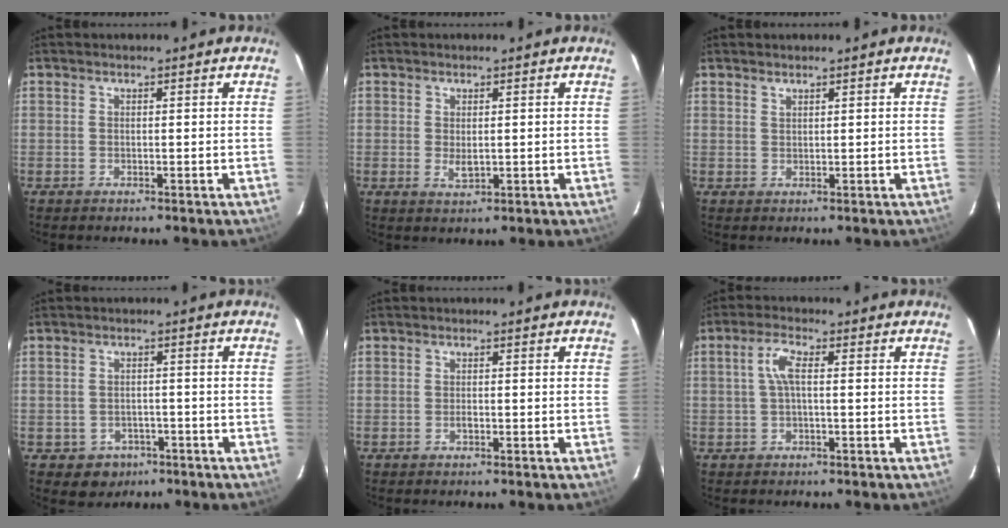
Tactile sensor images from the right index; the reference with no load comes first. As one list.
[{"total": 2.1, "force": [0.0, 1.1, 1.8], "torque": [-0.032, -0.002, 0.002]}, {"total": 0.8, "force": [0.7, 0.2, 0.2], "torque": [-0.004, 0.001, 0.014]}, {"total": 4.8, "force": [-2.3, 4.1, 1.0], "torque": [-0.034, 0.011, -0.020]}, {"total": 0.9, "force": [-0.4, 0.4, 0.6], "torque": [-0.012, 0.004, -0.008]}, {"total": 3.8, "force": [0.2, 1.0, 3.6], "torque": [-0.075, 0.009, 0.005]}]